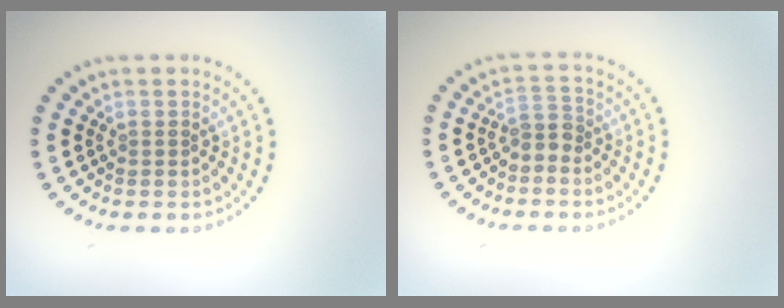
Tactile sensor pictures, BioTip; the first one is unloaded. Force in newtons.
{"total": 1.8, "press": 1.4, "slide": 1.2}